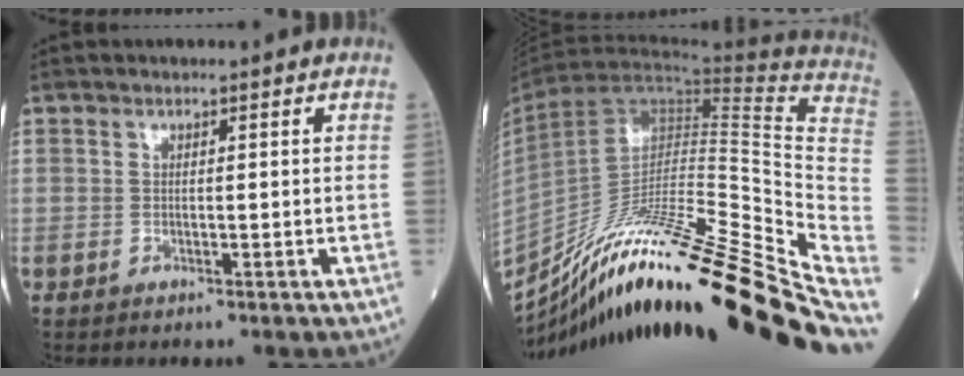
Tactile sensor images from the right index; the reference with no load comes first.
{"total": 33.7, "force": [-23.5, 1.7, 24.1], "torque": [-0.257, -0.018, -0.363]}